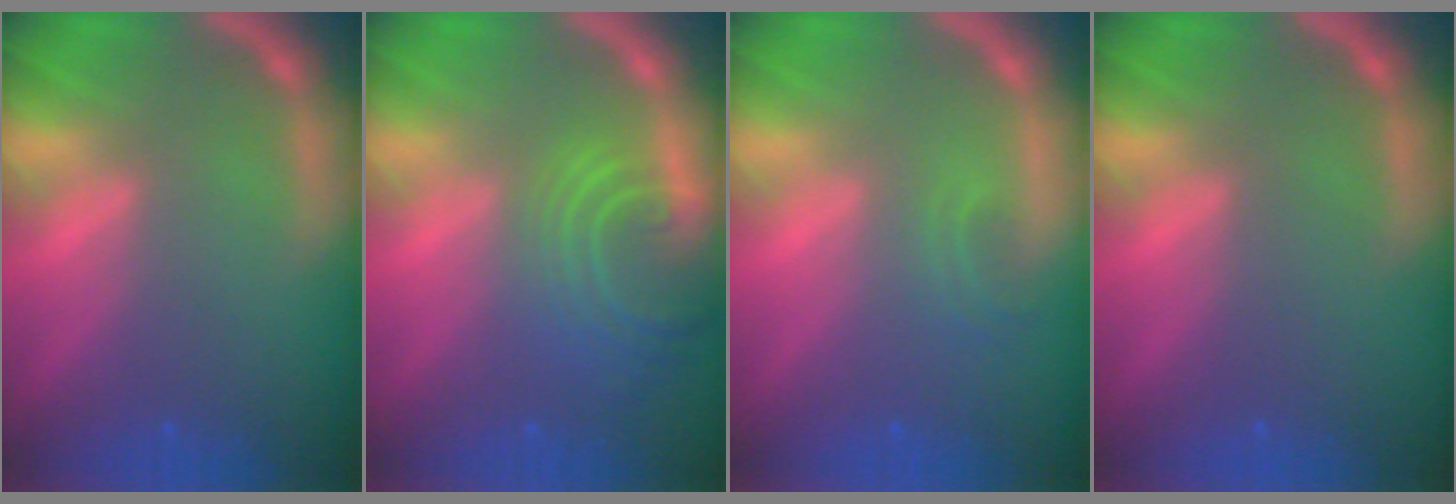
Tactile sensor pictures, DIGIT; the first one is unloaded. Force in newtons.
{"total": 7.0}
{"total": 1.4}
{"total": 0.0}